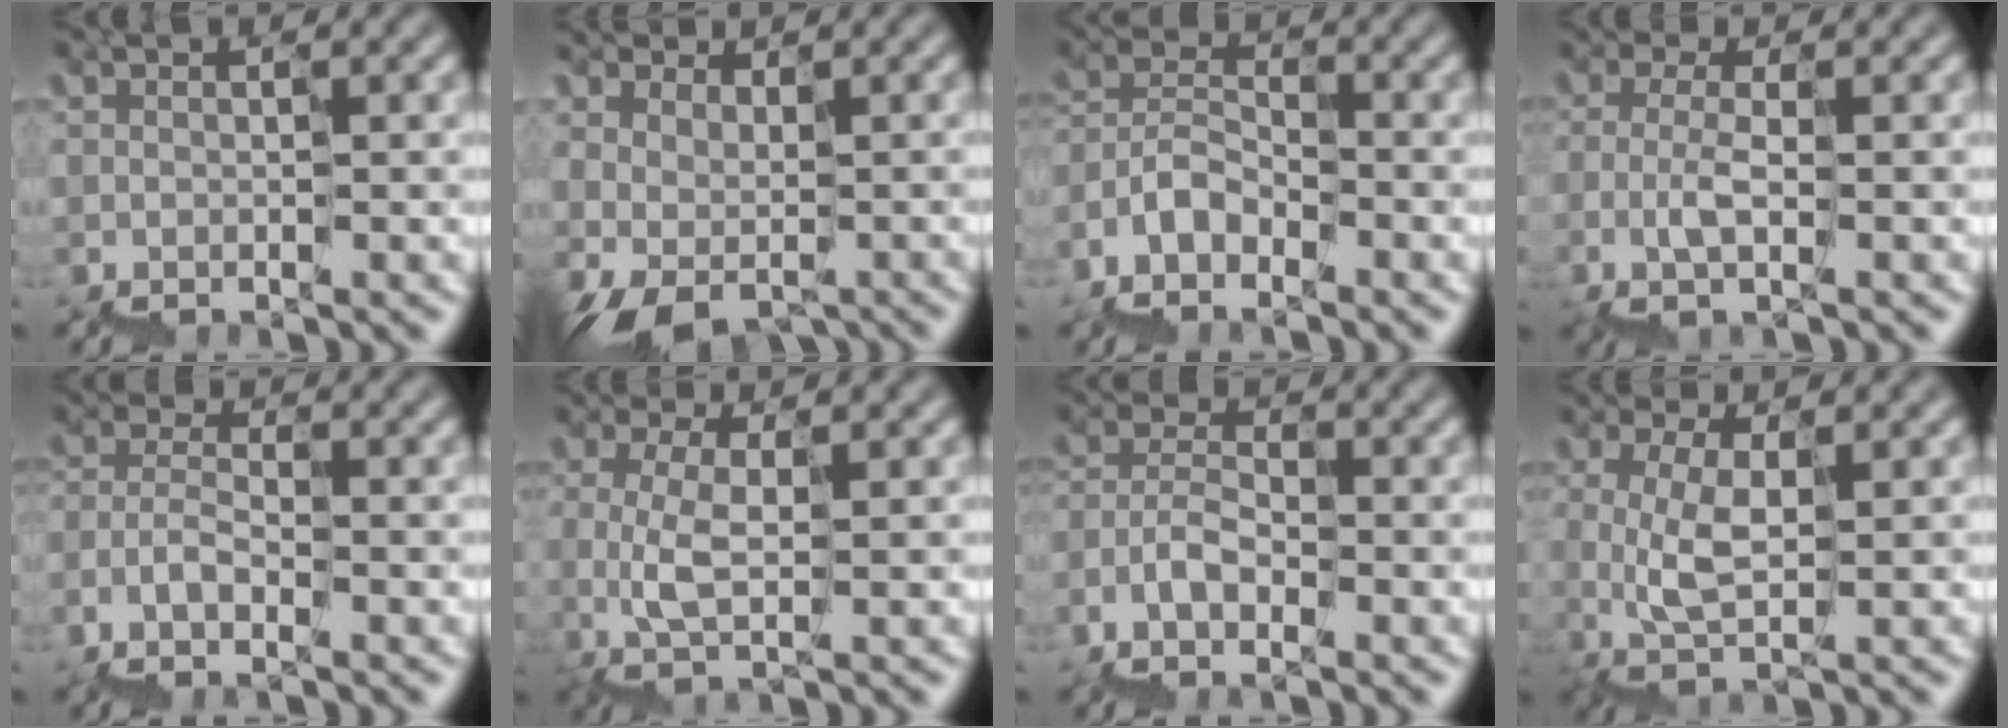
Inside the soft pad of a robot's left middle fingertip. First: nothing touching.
{"total": 3.1, "force": [-1.0, 2.0, 2.1], "torque": [-0.044, 0.000, 0.003]}
{"total": 3.7, "force": [-3.0, 1.8, 0.9], "torque": [-0.019, 0.013, -0.055]}
{"total": 1.5, "force": [-0.7, 0.4, 1.2], "torque": [-0.032, 0.008, -0.010]}
{"total": 2.6, "force": [-2.2, 1.0, 1.0], "torque": [-0.026, 0.010, -0.039]}
{"total": 1.9, "force": [0.5, 0.8, 1.7], "torque": [-0.041, 0.002, 0.015]}
{"total": 3.1, "force": [-2.5, 1.5, 1.2], "torque": [-0.030, 0.011, -0.046]}
{"total": 2.2, "force": [0.8, 0.9, 1.8], "torque": [-0.041, 0.005, 0.022]}